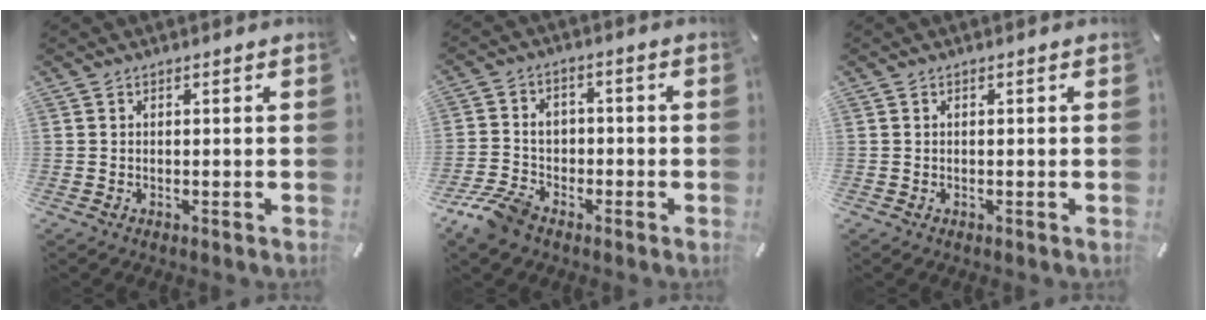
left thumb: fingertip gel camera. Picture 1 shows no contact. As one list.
[{"total": 9.0, "force": [-4.8, 6.6, 3.9], "torque": [-0.089, 0.034, -0.088]}, {"total": 0.0}]